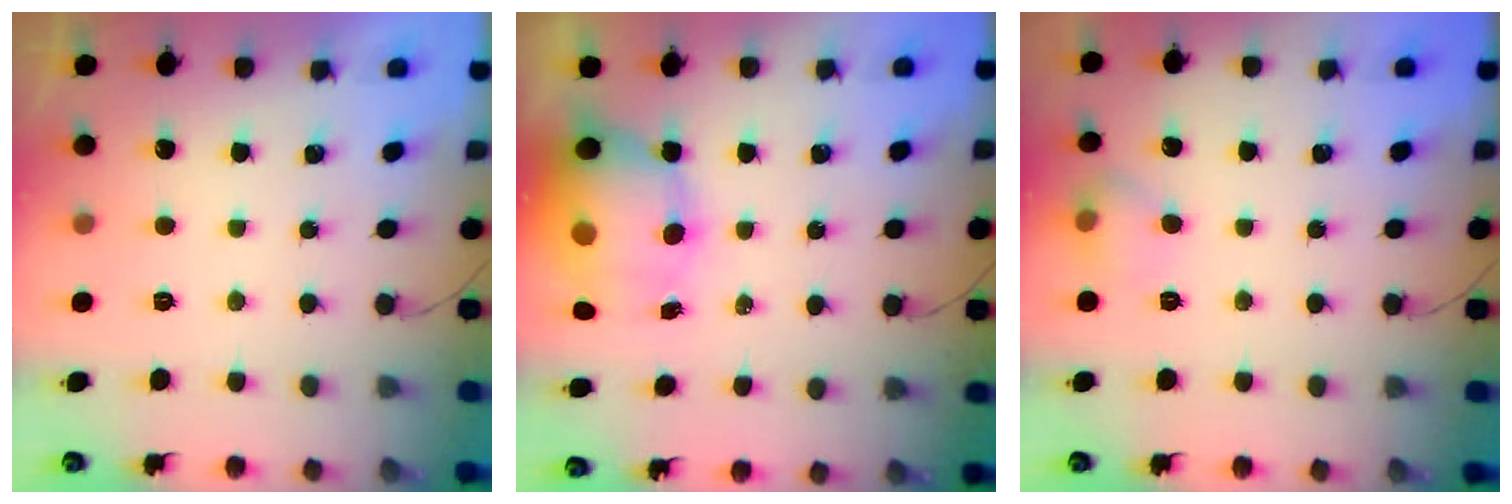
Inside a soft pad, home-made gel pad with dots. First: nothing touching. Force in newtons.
{"total": 12.2, "press": 11.7, "slide": 3.4}
{"total": 5.8, "press": 5.5, "slide": 1.7}